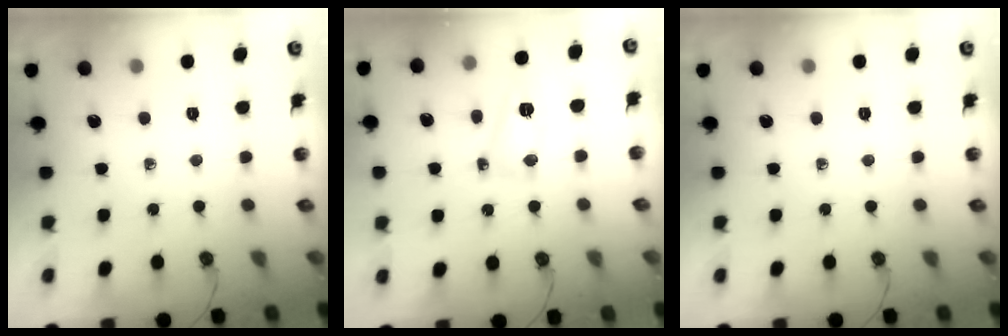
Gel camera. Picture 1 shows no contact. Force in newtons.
{"total": 7.2, "press": 7.2, "slide": 1.0}
{"total": 0.0}